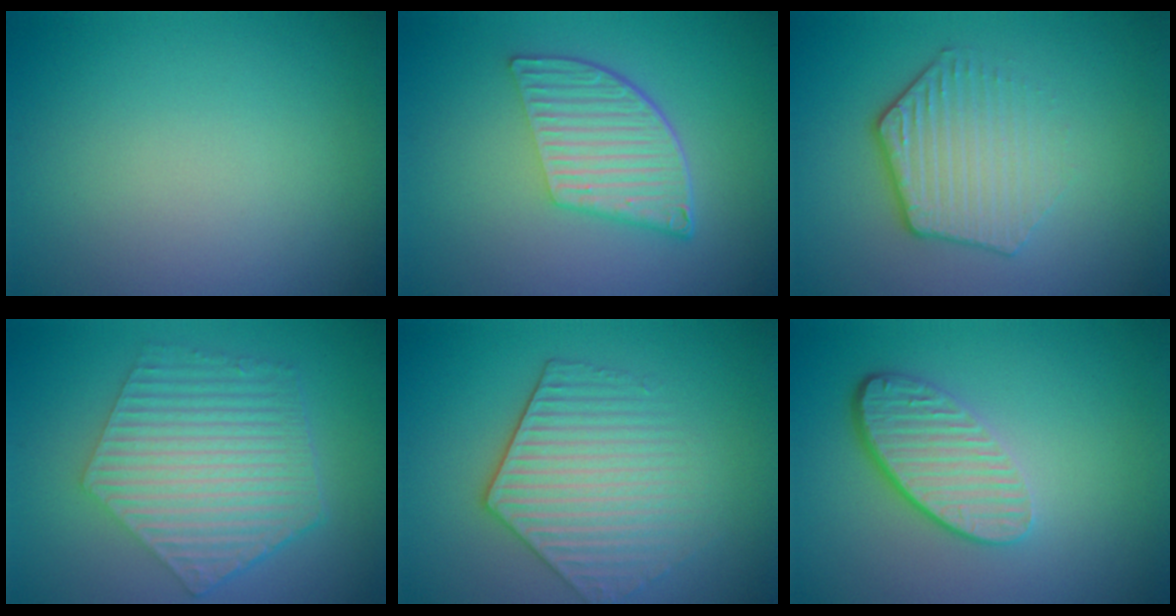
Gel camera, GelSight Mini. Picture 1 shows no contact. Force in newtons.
{"total": 6.1, "press": 4.2, "slide": 4.4}
{"total": 4.1, "press": 3.2, "slide": 2.6}
{"total": 6.6, "press": 4.7, "slide": 4.6}
{"total": 4.5, "press": 3.8, "slide": 2.3}
{"total": 4.4, "press": 3.1, "slide": 3.1}